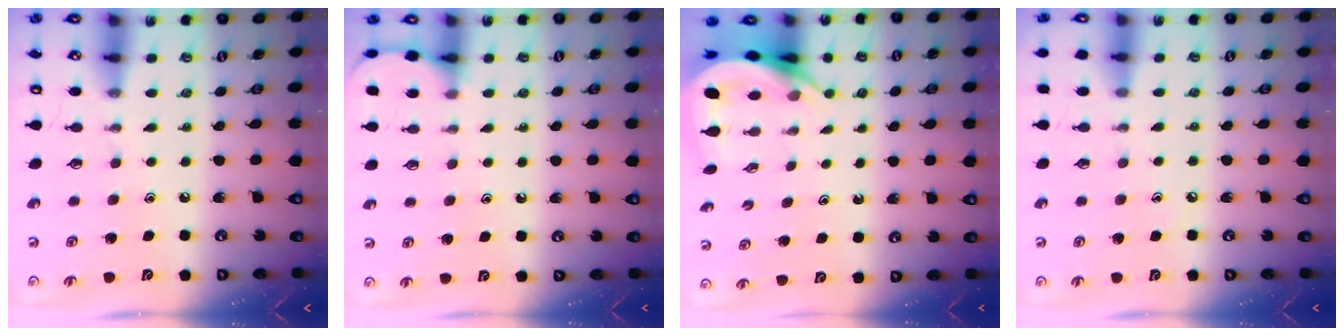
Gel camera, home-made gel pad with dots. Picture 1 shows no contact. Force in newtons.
{"total": 4.7, "press": 4.7, "slide": 0.5}
{"total": 5.8, "press": 5.7, "slide": 0.7}
{"total": 2.6, "press": 2.6, "slide": 0.4}